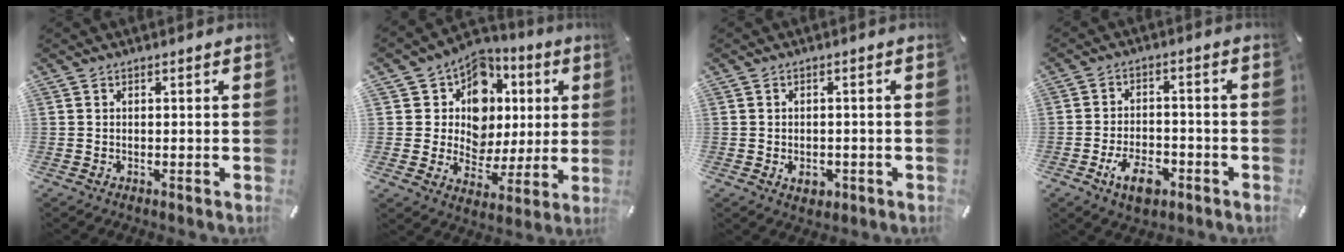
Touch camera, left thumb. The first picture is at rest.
{"total": 11.5, "force": [3.9, 10.4, 3.1], "torque": [-0.054, -0.041, 0.083]}
{"total": 3.2, "force": [-1.1, 2.6, 1.6], "torque": [-0.018, 0.001, -0.019]}
{"total": 8.3, "force": [-4.1, 4.7, 5.4], "torque": [-0.098, 0.014, -0.073]}